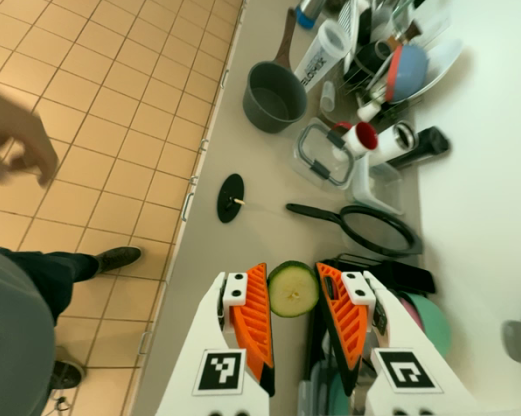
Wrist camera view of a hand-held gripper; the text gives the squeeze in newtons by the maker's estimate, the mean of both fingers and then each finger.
{"total": 7.2, "left": 7.5, "right": 6.9}